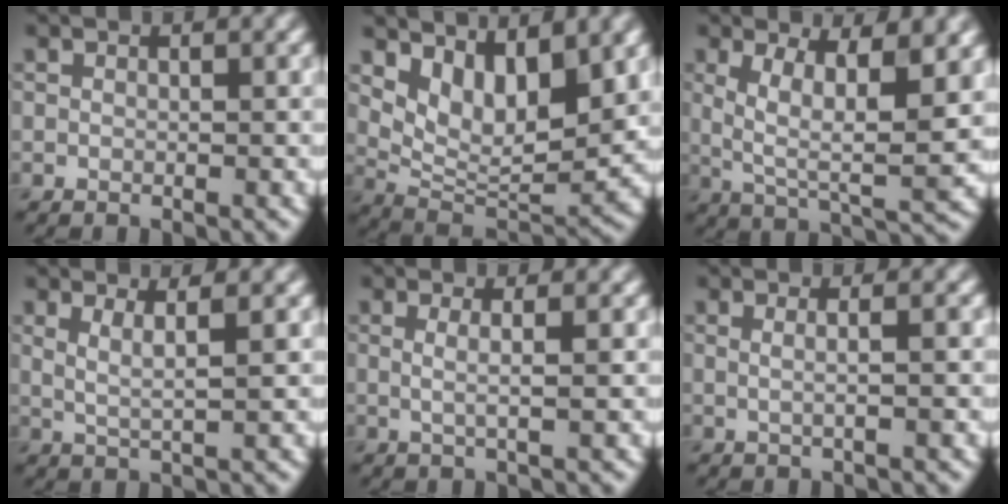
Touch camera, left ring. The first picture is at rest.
{"total": 6.8, "force": [3.0, 3.4, 5.0], "torque": [-0.083, -0.022, 0.058]}
{"total": 7.1, "force": [1.7, 2.3, 6.5], "torque": [-0.122, -0.005, 0.030]}
{"total": 2.4, "force": [1.0, 0.6, 2.1], "torque": [-0.030, -0.005, 0.017]}
{"total": 1.9, "force": [0.3, 0.6, 1.8], "torque": [-0.030, -0.002, -0.004]}
{"total": 3.0, "force": [0.7, 1.4, 2.5], "torque": [-0.017, 0.009, -0.014]}